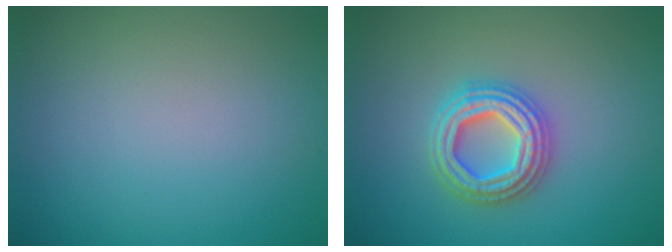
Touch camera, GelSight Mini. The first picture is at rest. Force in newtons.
{"total": 4.7, "press": 4.7, "slide": 0.7}